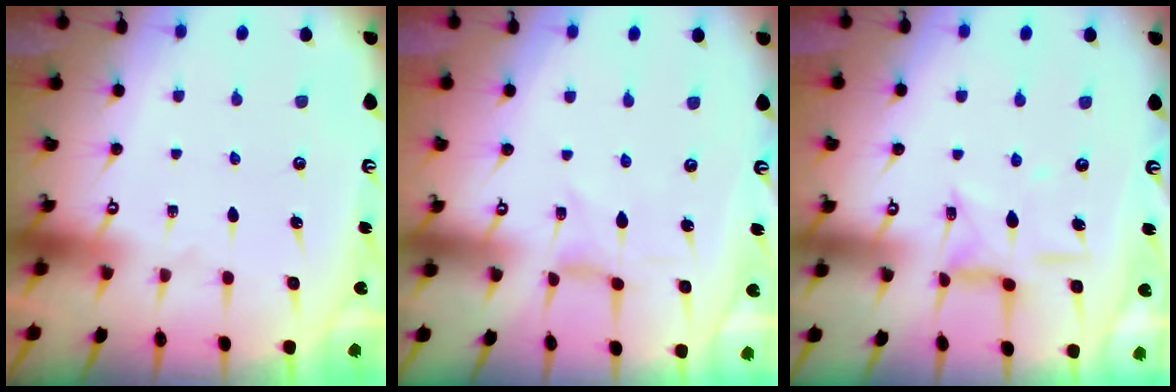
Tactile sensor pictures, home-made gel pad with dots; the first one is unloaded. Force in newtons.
{"total": 0.0}
{"total": 8.3, "press": 8.3, "slide": 0.5}